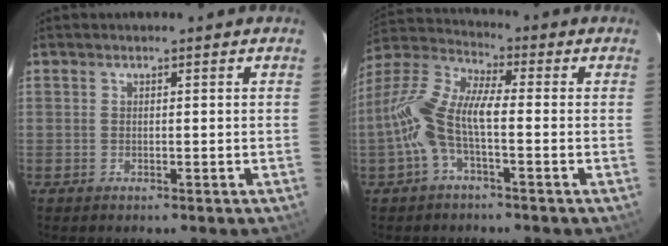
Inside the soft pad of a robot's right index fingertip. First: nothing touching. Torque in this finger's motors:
{"motor_torque": [0.42, -0.16, 0.50, 0.21]}